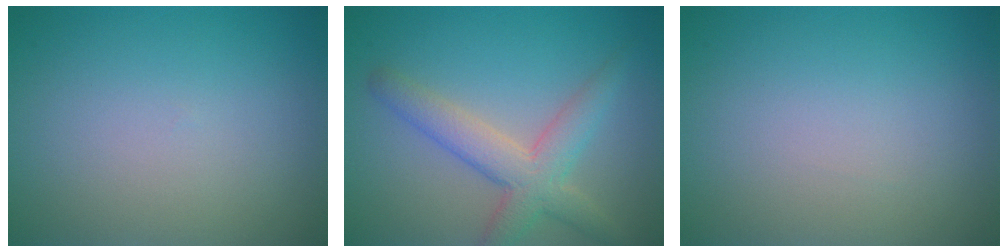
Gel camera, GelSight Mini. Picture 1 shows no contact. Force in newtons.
{"total": 4.6, "press": 4.6, "slide": 0.3}
{"total": 0.0}